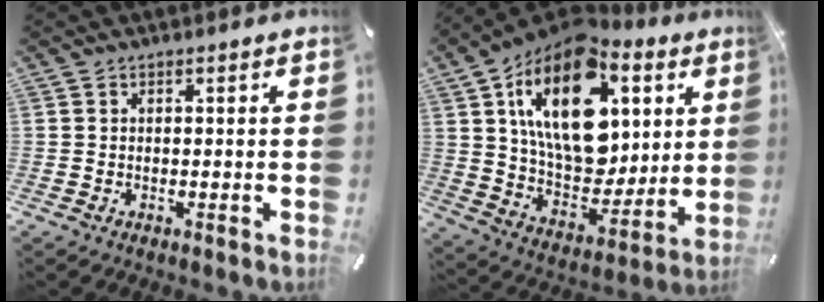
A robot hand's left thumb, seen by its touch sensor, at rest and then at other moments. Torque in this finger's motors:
{"motor_torque": [3.10, 1.91, 2.60, -0.16, 0.41]}